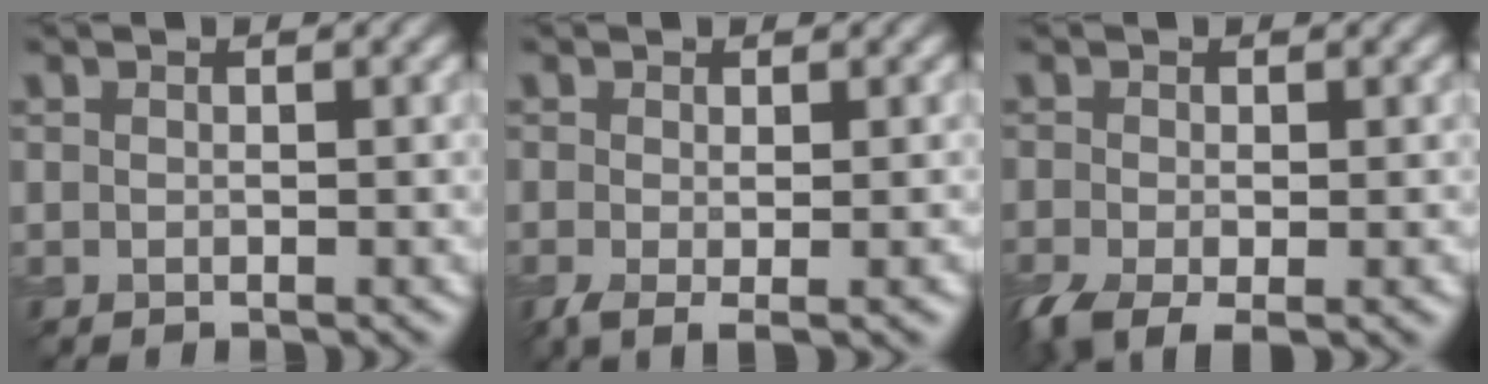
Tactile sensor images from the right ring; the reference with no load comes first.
{"total": 2.2, "force": [-0.6, 0.5, 2.1], "torque": [-0.044, -0.010, -0.014]}
{"total": 4.4, "force": [-2.3, 1.9, 3.3], "torque": [-0.069, -0.012, -0.044]}